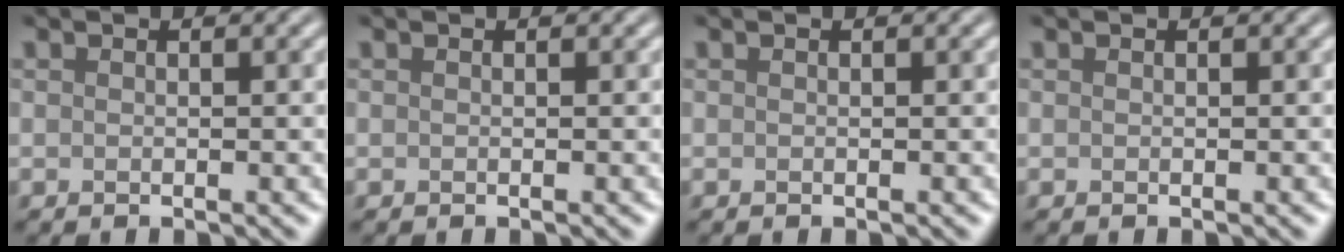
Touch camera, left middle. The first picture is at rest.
{"total": 0.0}
{"total": 0.0}
{"total": 0.0}